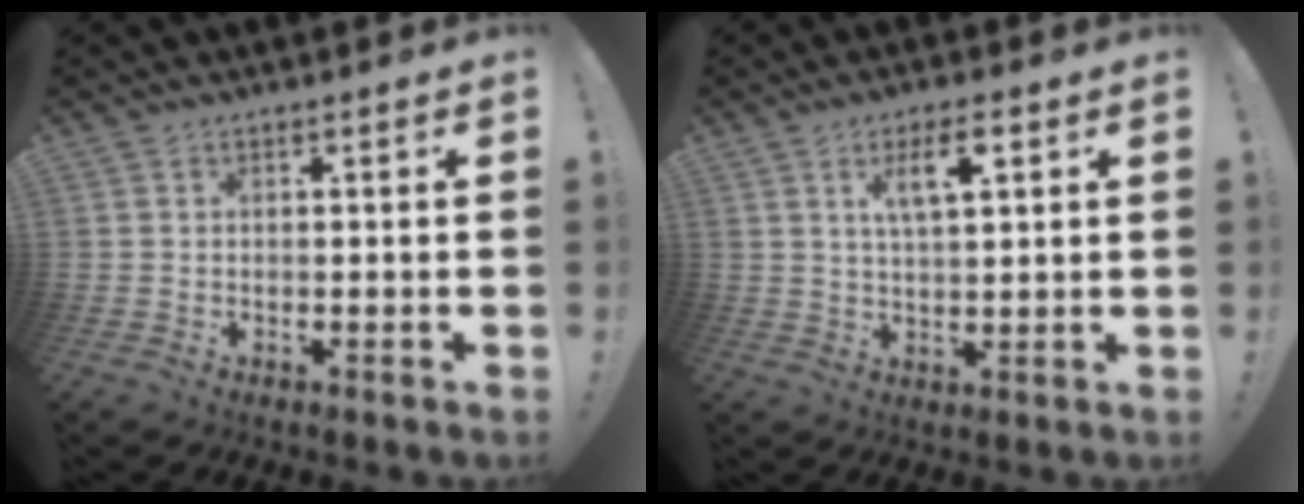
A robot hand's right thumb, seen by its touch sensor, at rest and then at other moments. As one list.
[{"total": 7.2, "force": [3.1, 2.3, 6.1], "torque": [-0.104, -0.003, 0.050]}]